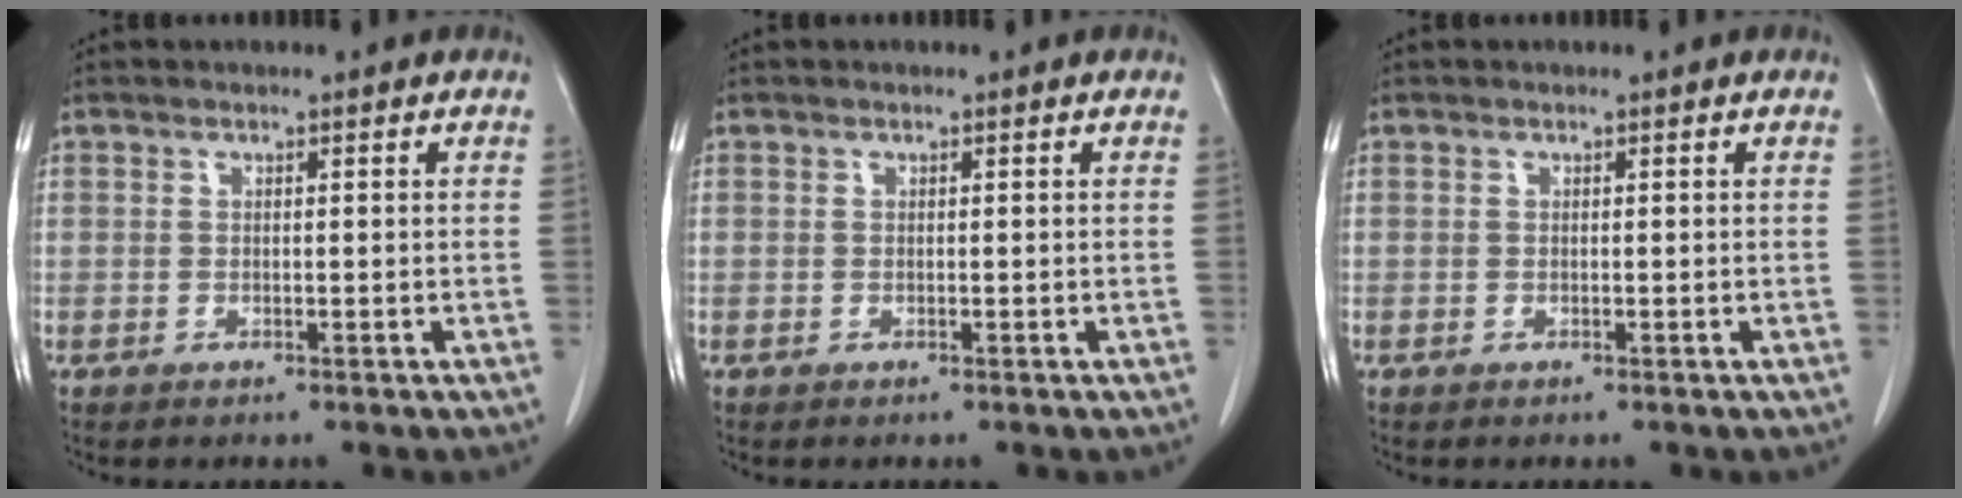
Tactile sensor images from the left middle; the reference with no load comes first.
{"total": 0.0}
{"total": 0.0}